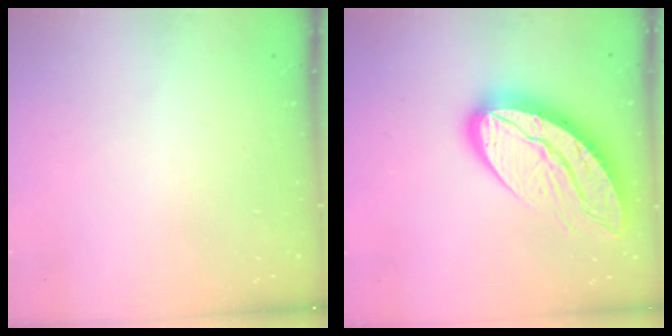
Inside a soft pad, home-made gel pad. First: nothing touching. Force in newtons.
{"total": 16.8, "press": 16.7, "slide": 1.5}